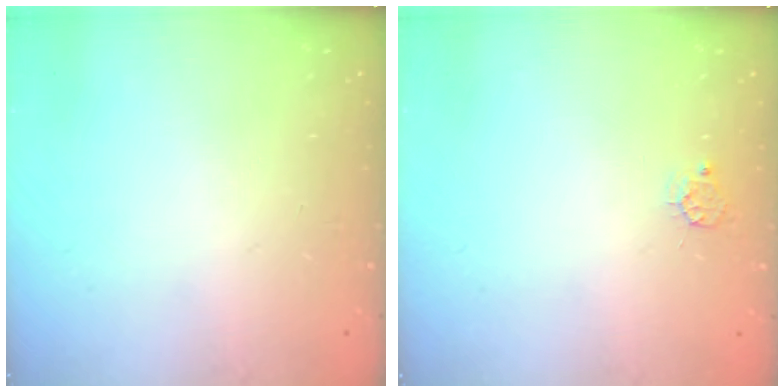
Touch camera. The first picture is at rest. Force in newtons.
{"total": 3.8, "press": 3.7, "slide": 0.3}